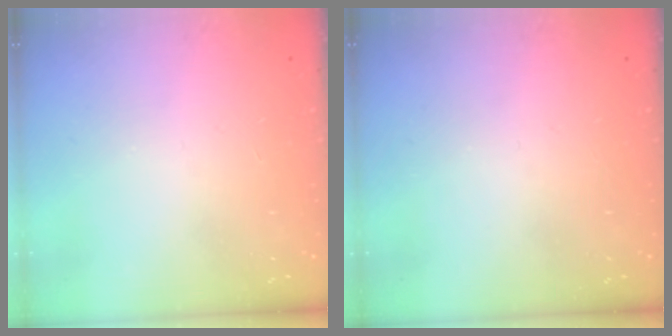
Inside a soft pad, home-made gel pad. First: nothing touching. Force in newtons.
{"total": 0.0}